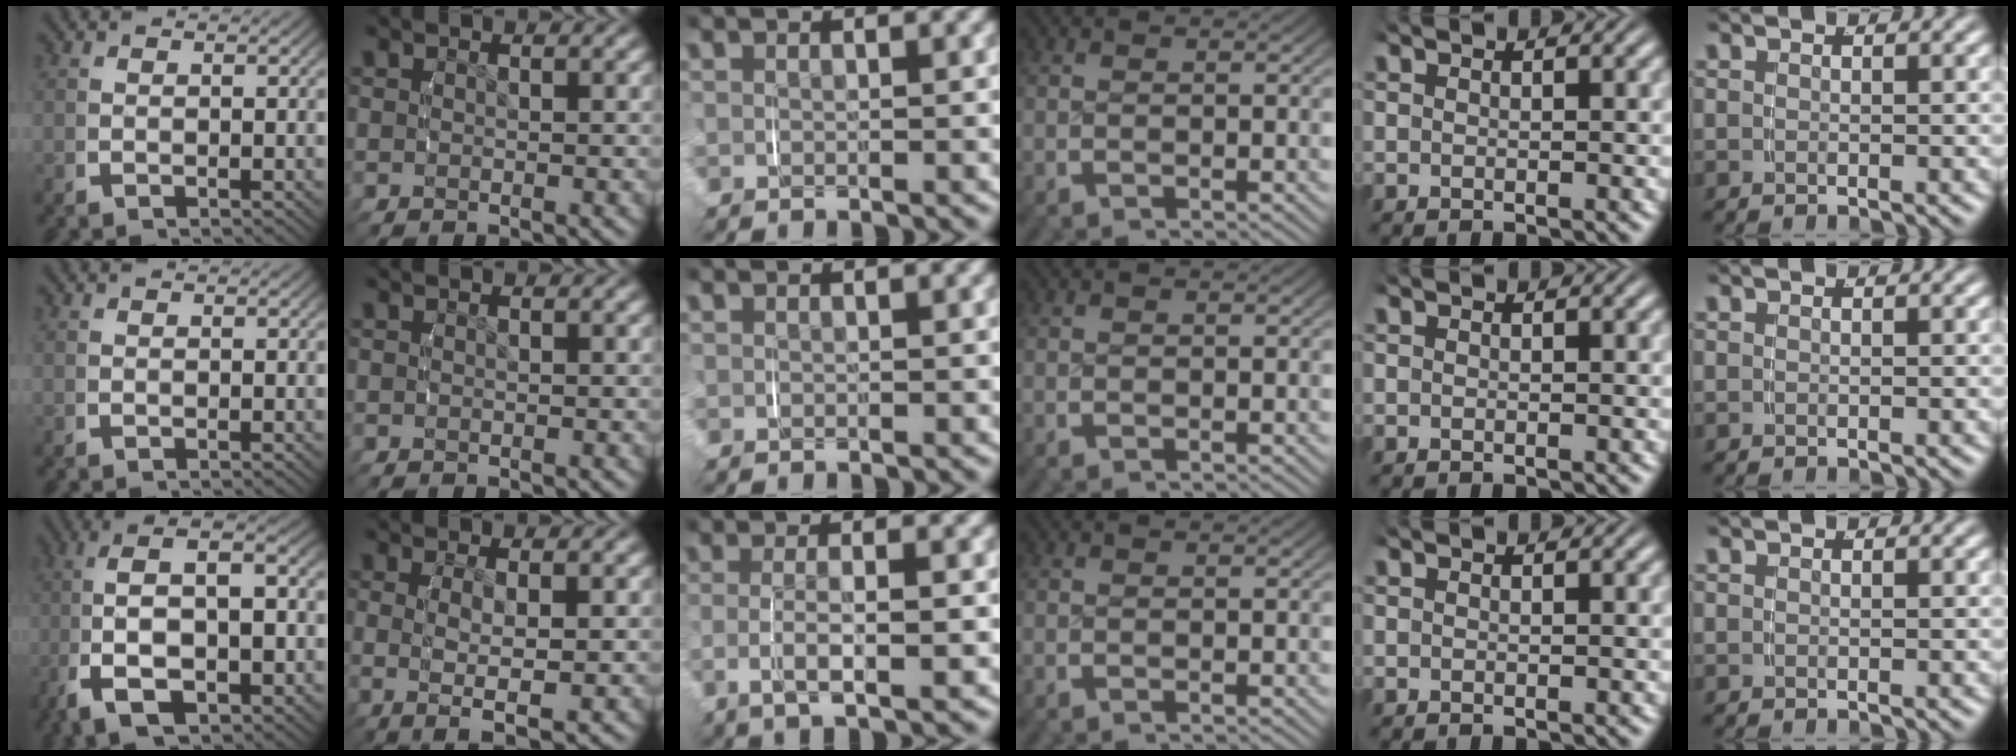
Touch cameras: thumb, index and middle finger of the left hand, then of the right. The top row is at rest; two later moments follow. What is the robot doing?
{"motion": "lift_and_place", "object": "scarf"}